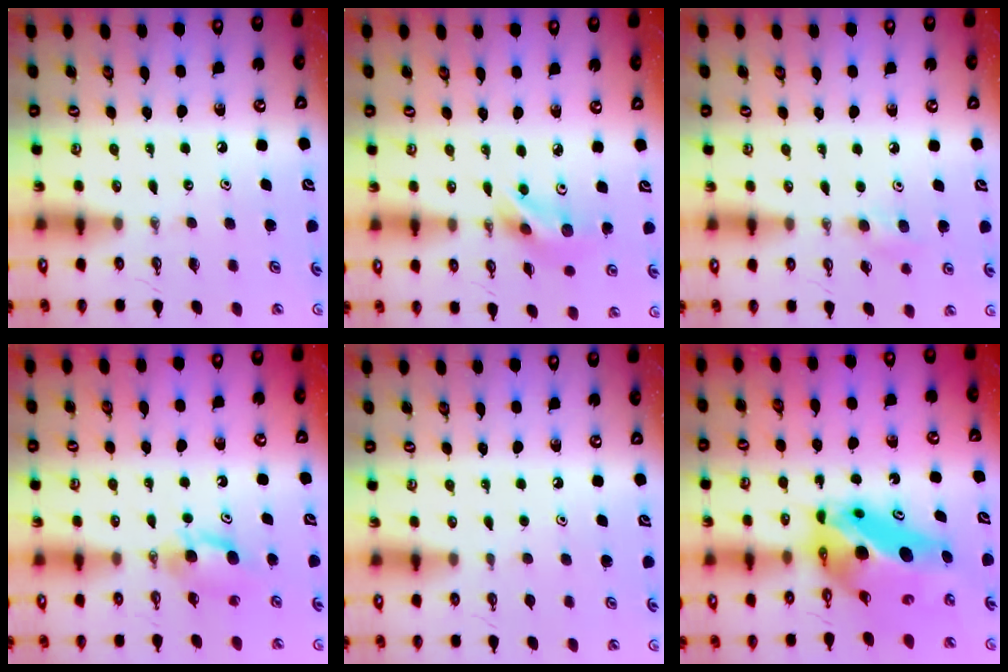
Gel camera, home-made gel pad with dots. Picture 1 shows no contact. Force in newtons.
{"total": 8.7, "press": 7.6, "slide": 4.4}
{"total": 8.0, "press": 6.8, "slide": 4.1}
{"total": 4.4, "press": 4.4, "slide": 0.6}
{"total": 0.5, "press": 0.0, "slide": 0.5}
{"total": 11.5, "press": 11.2, "slide": 2.4}